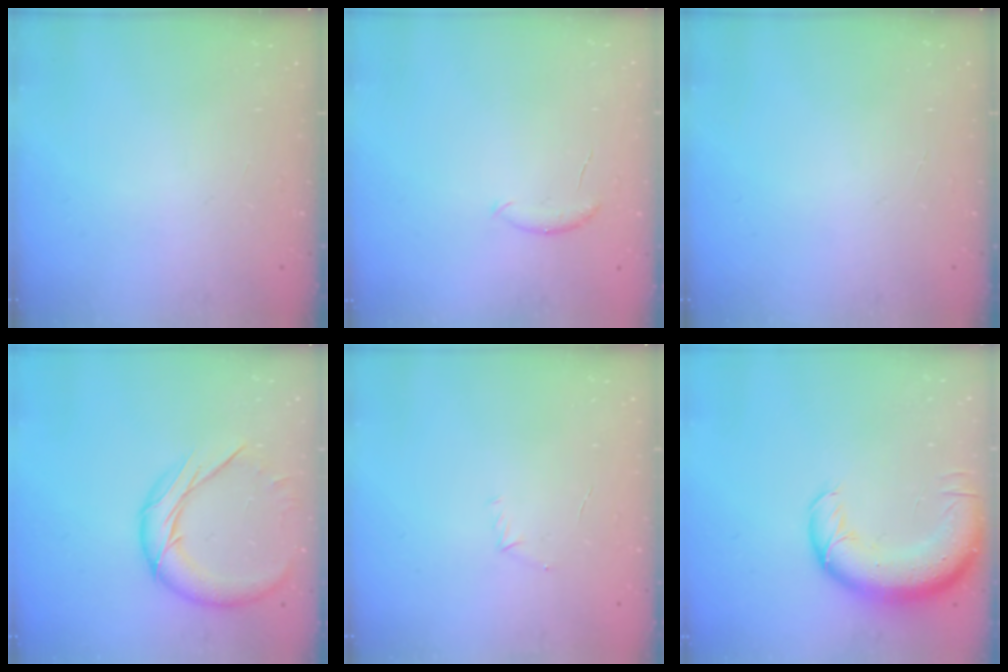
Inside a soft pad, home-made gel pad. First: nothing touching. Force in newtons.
{"total": 6.2, "press": 6.1, "slide": 0.9}
{"total": 0.0}
{"total": 13.3, "press": 13.2, "slide": 1.0}
{"total": 4.7, "press": 4.5, "slide": 1.3}
{"total": 14.5, "press": 14.1, "slide": 3.5}